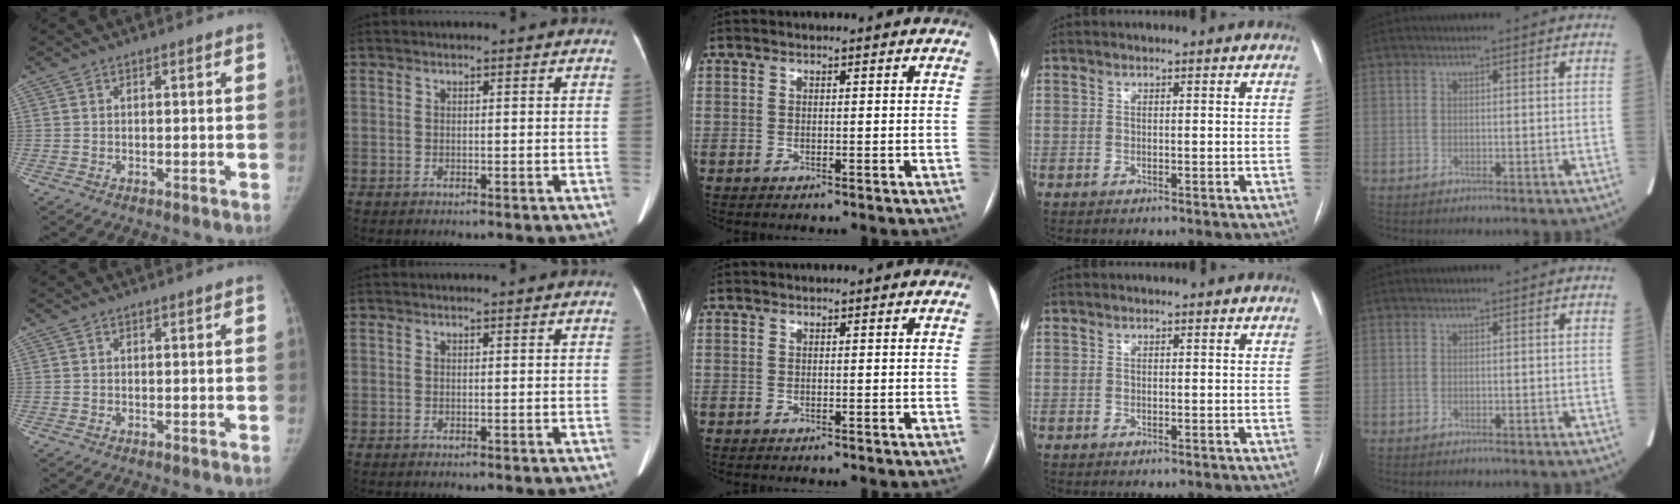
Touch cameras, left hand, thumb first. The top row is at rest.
{}